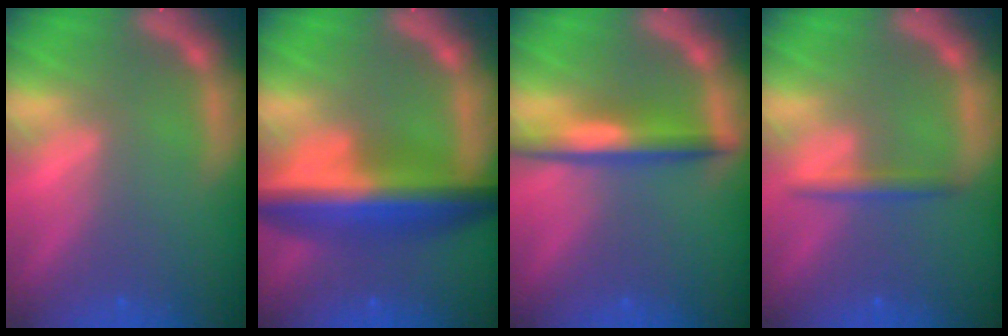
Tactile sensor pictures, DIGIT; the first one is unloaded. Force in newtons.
{"total": 9.5}
{"total": 4.5}
{"total": 1.9}